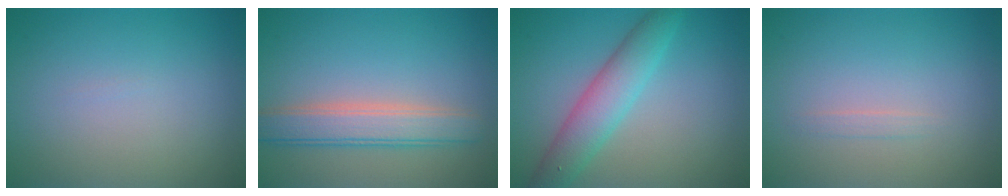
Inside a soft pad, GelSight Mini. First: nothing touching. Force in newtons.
{"total": 4.2, "press": 4.2, "slide": 0.3}
{"total": 4.3, "press": 4.3, "slide": 0.1}
{"total": 0.6, "press": 0.6, "slide": 0.0}